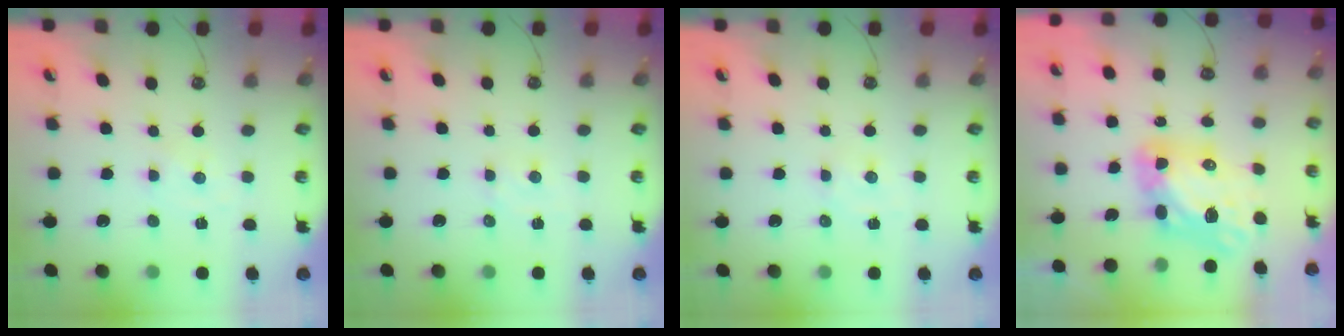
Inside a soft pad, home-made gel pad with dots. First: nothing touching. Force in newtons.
{"total": 2.0, "press": 2.0, "slide": 0.4}
{"total": 1.6, "press": 1.6, "slide": 0.1}
{"total": 11.5, "press": 11.5, "slide": 1.1}